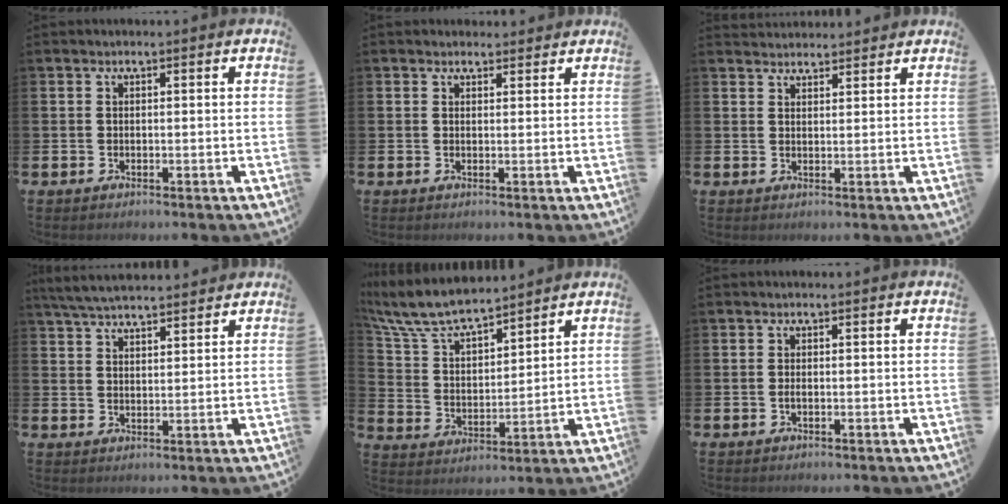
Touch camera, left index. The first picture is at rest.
{"total": 1.6, "force": [1.4, 0.7, 0.0], "torque": [0.007, 0.000, 0.024]}
{"total": 2.4, "force": [2.3, 0.6, -0.2], "torque": [0.008, -0.011, 0.042]}
{"total": 5.0, "force": [4.8, 0.6, 1.0], "torque": [-0.040, -0.018, 0.089]}
{"total": 8.5, "force": [7.8, 1.8, 2.8], "torque": [-0.092, -0.045, 0.140]}
{"total": 0.6, "force": [-0.2, 0.2, 0.5], "torque": [-0.018, 0.002, -0.002]}